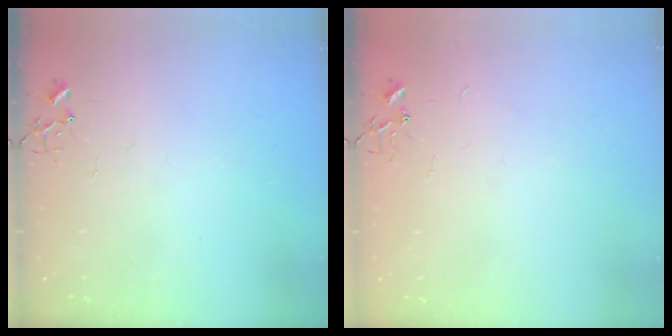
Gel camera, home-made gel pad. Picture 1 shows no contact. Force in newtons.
{"total": 2.4, "press": 2.4, "slide": 0.3}